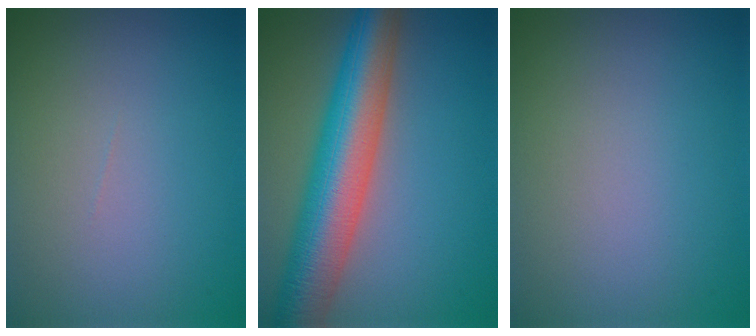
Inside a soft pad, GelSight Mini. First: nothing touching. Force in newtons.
{"total": 10.4, "press": 10.4, "slide": 0.4}
{"total": 0.0}